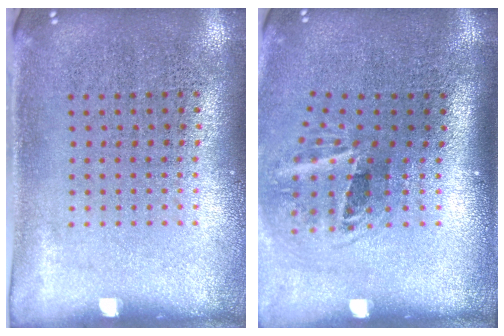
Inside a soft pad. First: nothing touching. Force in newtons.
{"total": 2.0, "press": 1.2, "slide": 1.6}